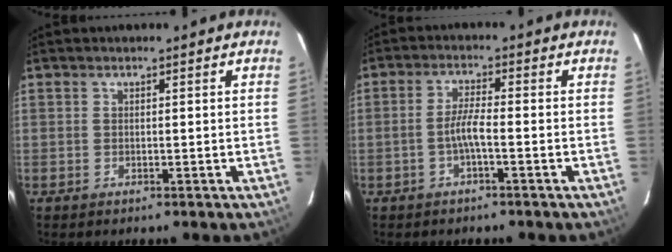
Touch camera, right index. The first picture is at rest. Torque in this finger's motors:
{"motor_torque": [0.65, -0.01, 0.36, 0.10]}